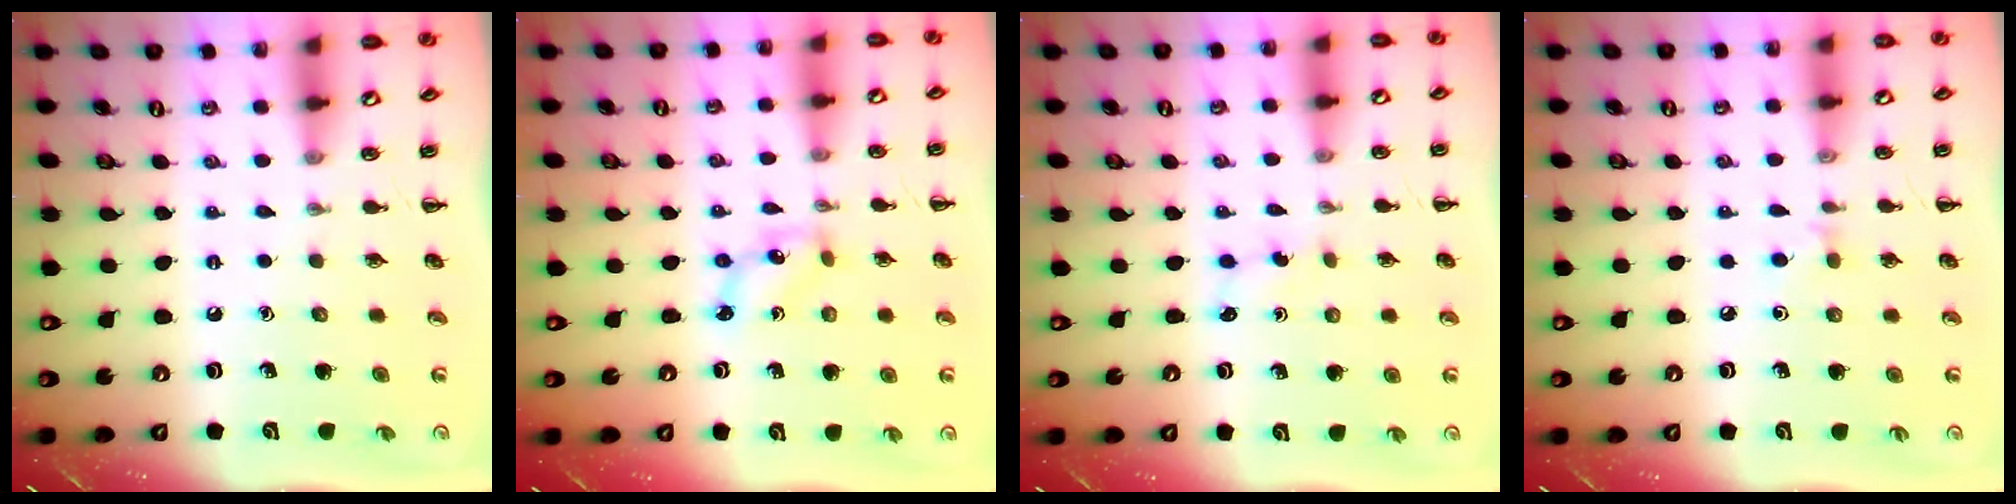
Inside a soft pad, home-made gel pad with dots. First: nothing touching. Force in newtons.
{"total": 2.8, "press": 2.7, "slide": 0.7}
{"total": 2.7, "press": 2.5, "slide": 0.9}
{"total": 3.6, "press": 3.3, "slide": 1.5}